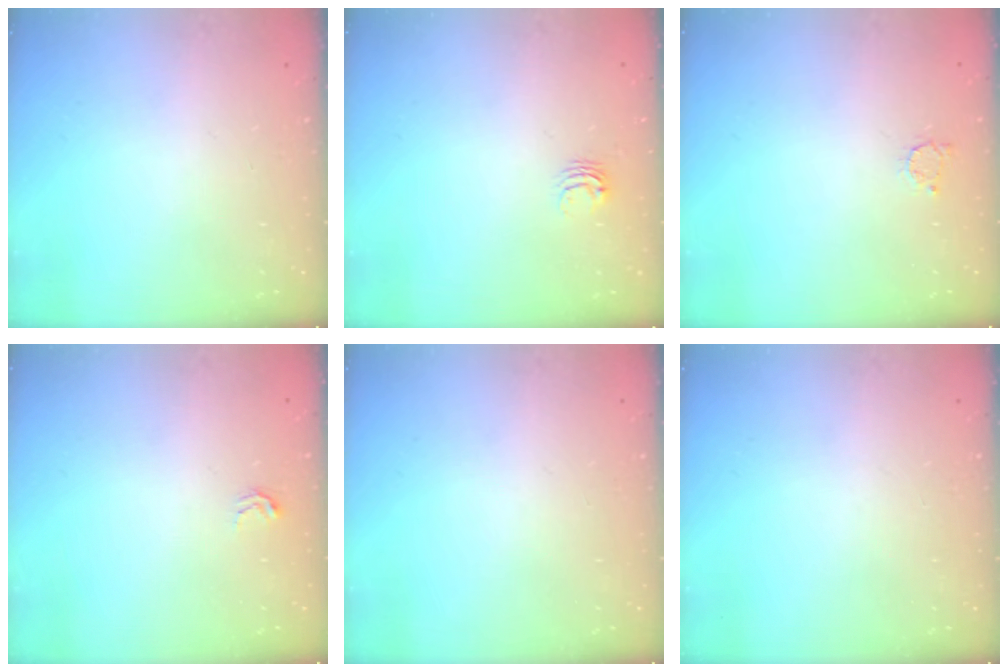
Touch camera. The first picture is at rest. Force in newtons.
{"total": 4.2, "press": 4.2, "slide": 0.2}
{"total": 2.4, "press": 2.4, "slide": 0.3}
{"total": 2.7, "press": 2.7, "slide": 0.4}
{"total": 0.0}
{"total": 0.0}